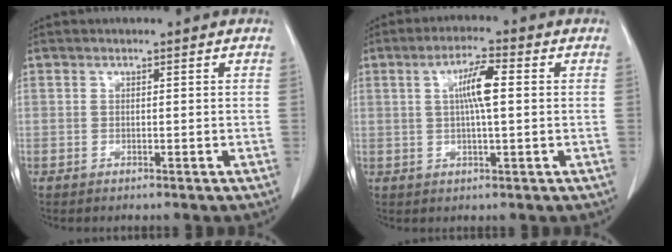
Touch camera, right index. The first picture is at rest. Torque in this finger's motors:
{"motor_torque": [0.57, 0.12, 0.20, 0.07]}